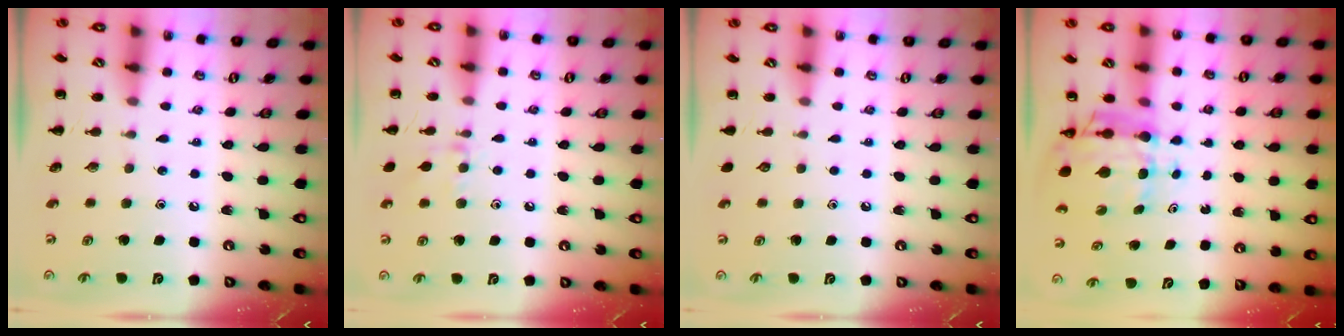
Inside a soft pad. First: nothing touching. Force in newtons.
{"total": 7.3, "press": 7.2, "slide": 1.4}
{"total": 0.0}
{"total": 6.9, "press": 6.6, "slide": 2.2}